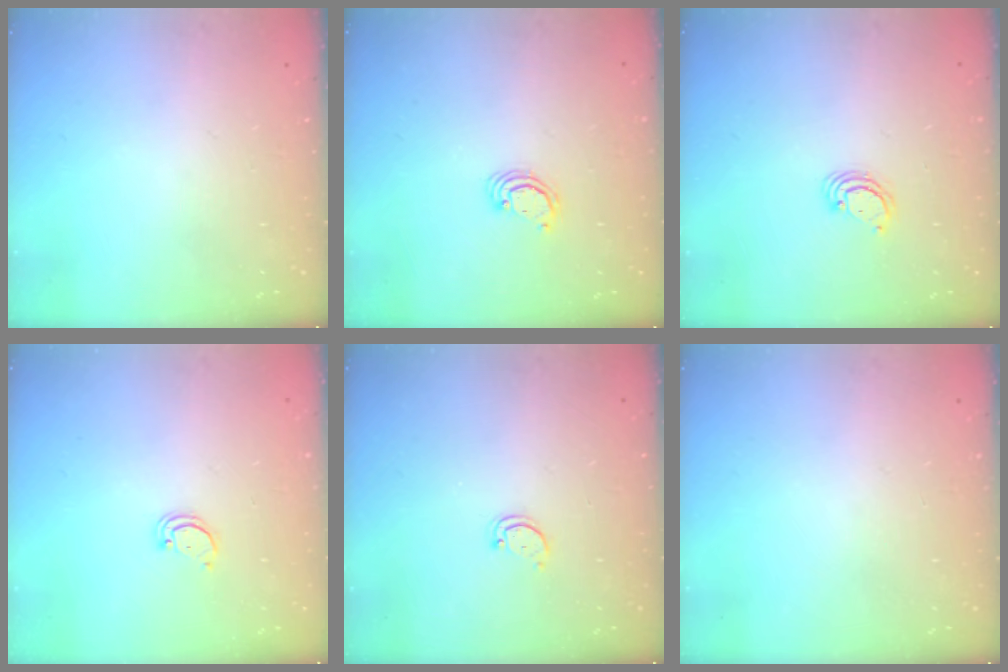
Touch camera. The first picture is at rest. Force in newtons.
{"total": 2.3, "press": 2.3, "slide": 0.2}
{"total": 2.7, "press": 2.7, "slide": 0.2}
{"total": 1.6, "press": 1.6, "slide": 0.1}
{"total": 2.8, "press": 2.7, "slide": 0.3}
{"total": 0.0}